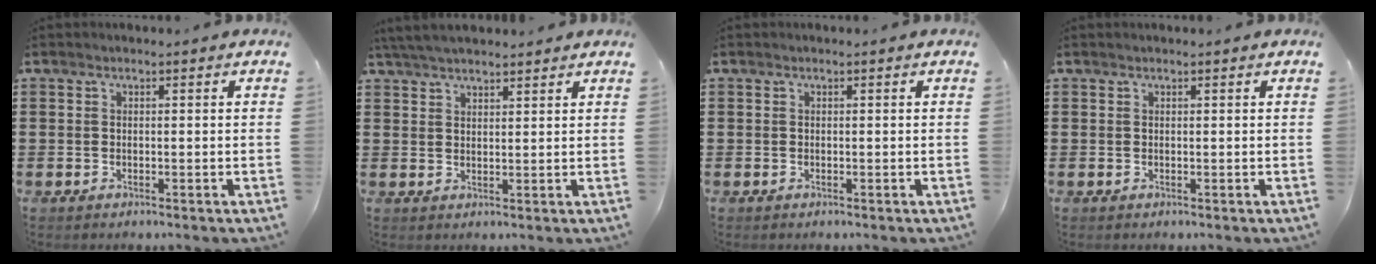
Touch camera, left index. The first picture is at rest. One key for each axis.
{"total": 4.1, "fx": 3.8, "fy": 0.5, "fz": 1.5, "tx": -0.039, "ty": -0.004, "tz": 0.071}
{"total": 0.0}
{"total": 0.0}